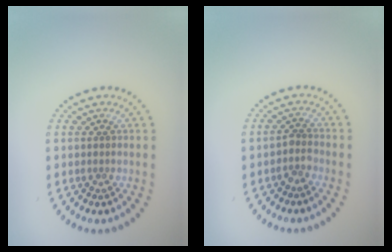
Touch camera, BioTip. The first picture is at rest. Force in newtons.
{"total": 1.3, "press": 1.1, "slide": 0.7}